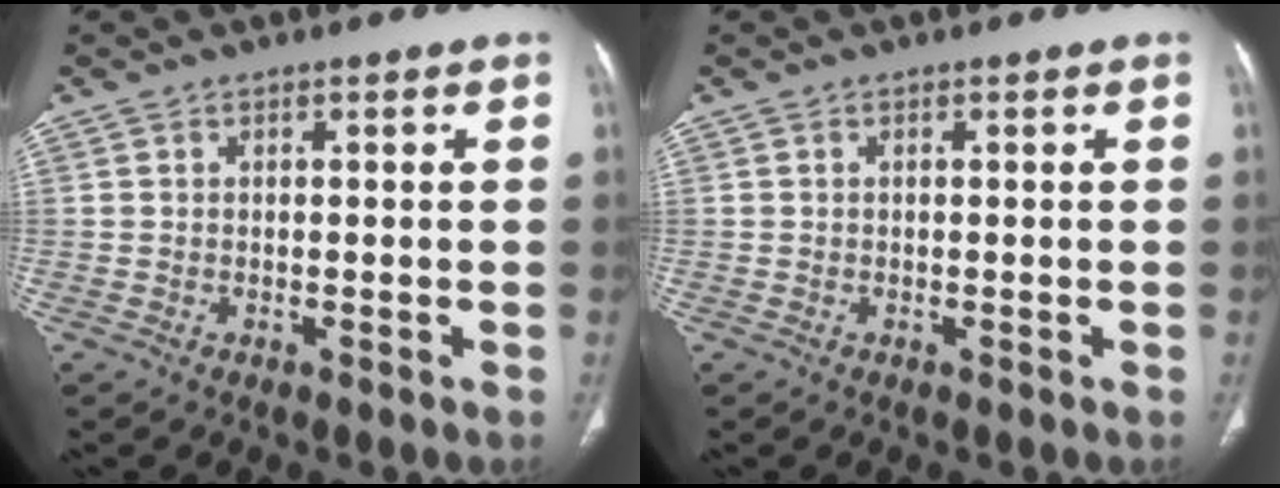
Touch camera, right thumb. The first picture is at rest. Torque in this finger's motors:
{"motor_torque": [-0.07, 0.28, -0.48, 0.30, 0.04]}